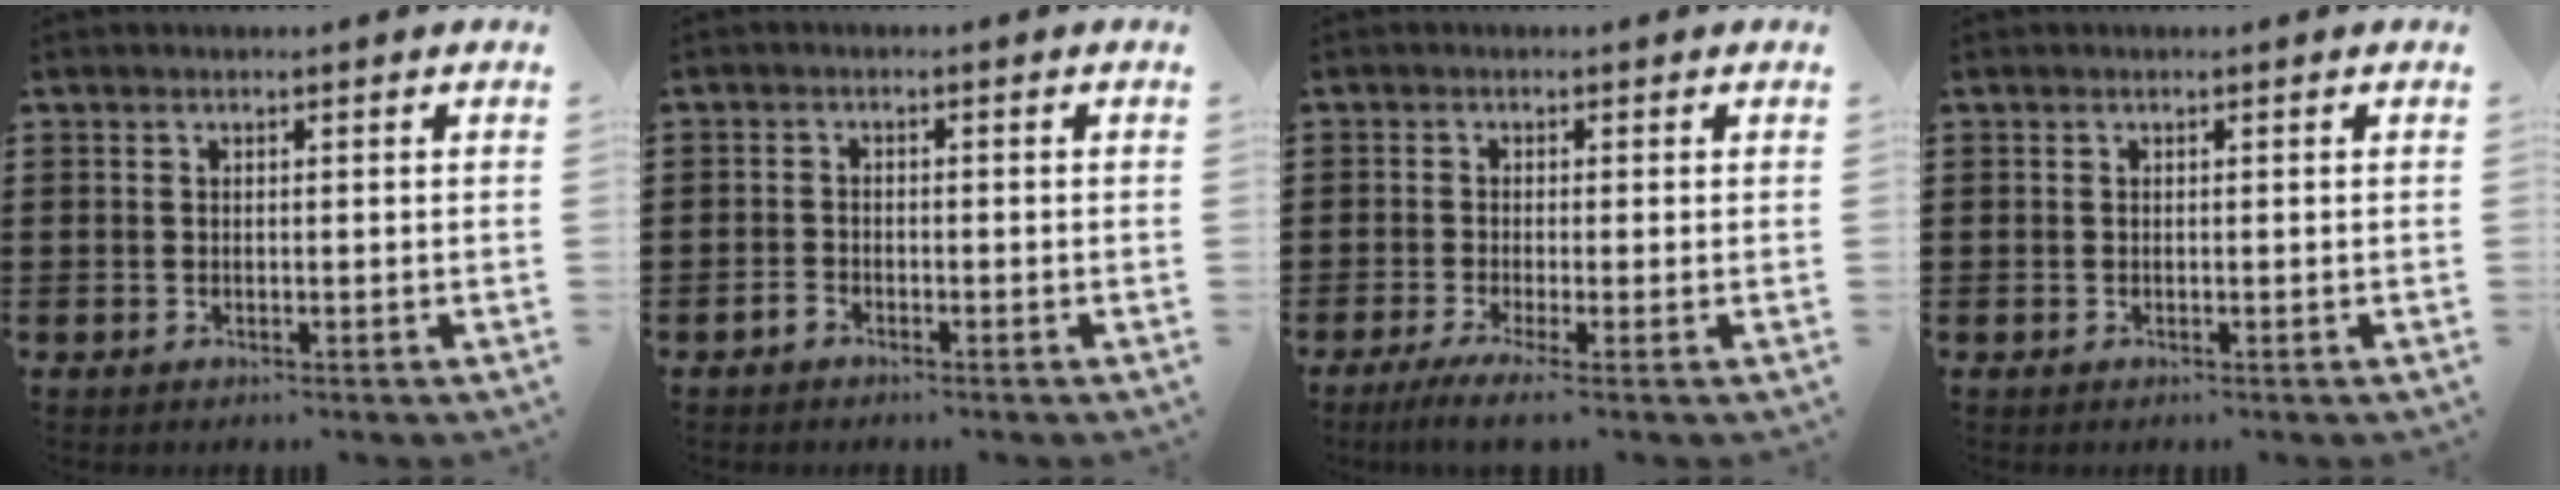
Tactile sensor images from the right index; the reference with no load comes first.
{"total": 1.4, "force": [-1.2, 0.6, 0.4], "torque": [-0.011, -0.001, -0.023]}
{"total": 2.6, "force": [-1.6, -0.2, 2.0], "torque": [-0.049, -0.013, -0.032]}
{"total": 0.0}